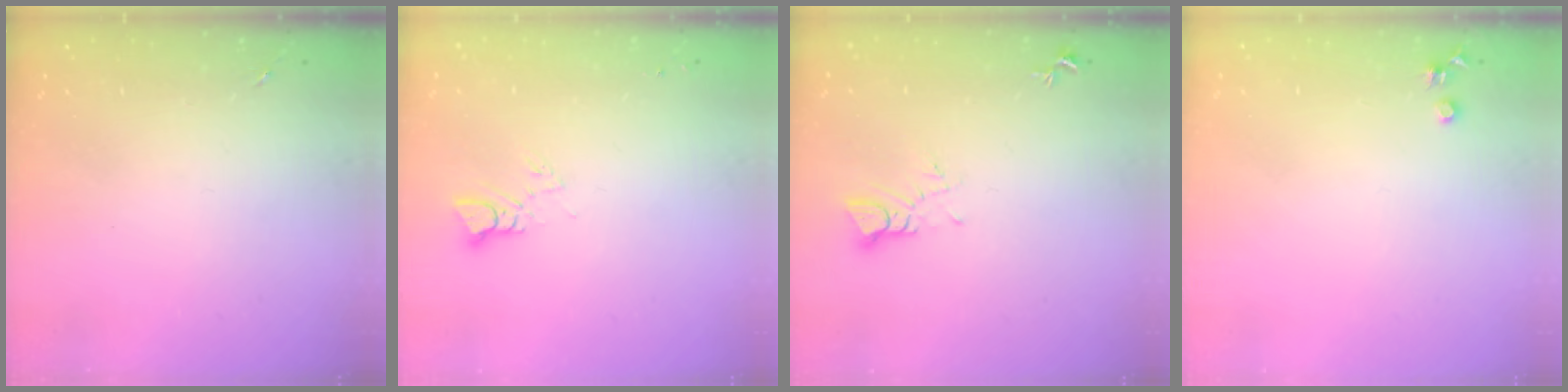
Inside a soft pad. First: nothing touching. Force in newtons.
{"total": 3.6, "press": 3.6, "slide": 0.2}
{"total": 4.0, "press": 4.0, "slide": 0.3}
{"total": 3.5, "press": 3.5, "slide": 0.4}